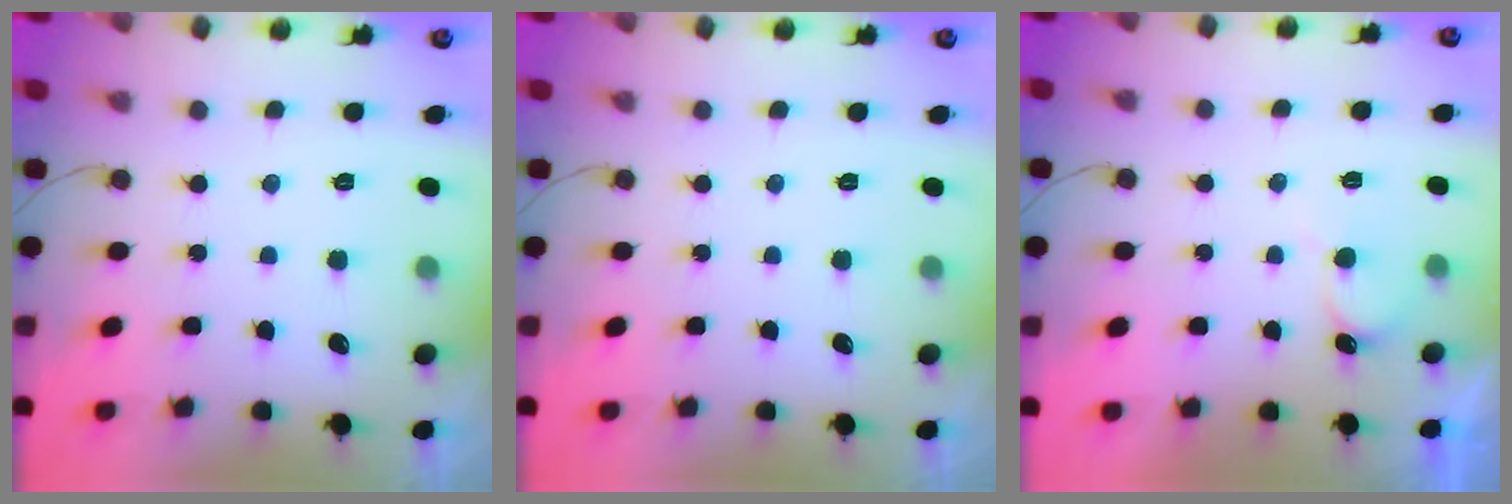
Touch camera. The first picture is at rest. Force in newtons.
{"total": 0.0}
{"total": 6.9, "press": 6.9, "slide": 0.5}